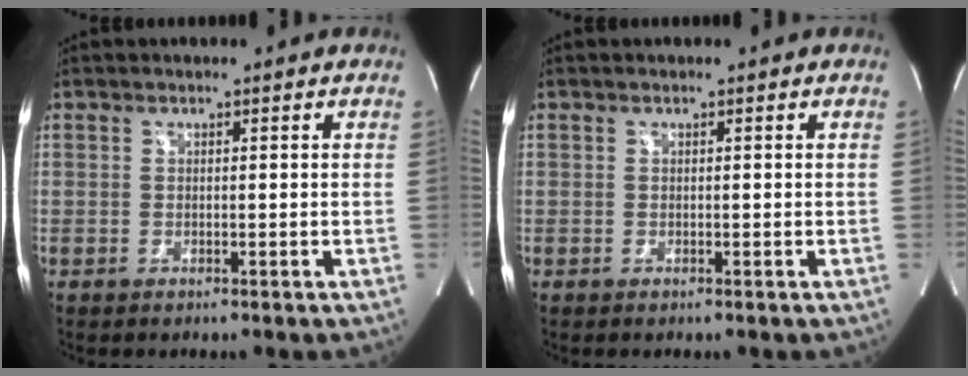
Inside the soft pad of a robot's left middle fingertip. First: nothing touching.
{"total": 0.0}